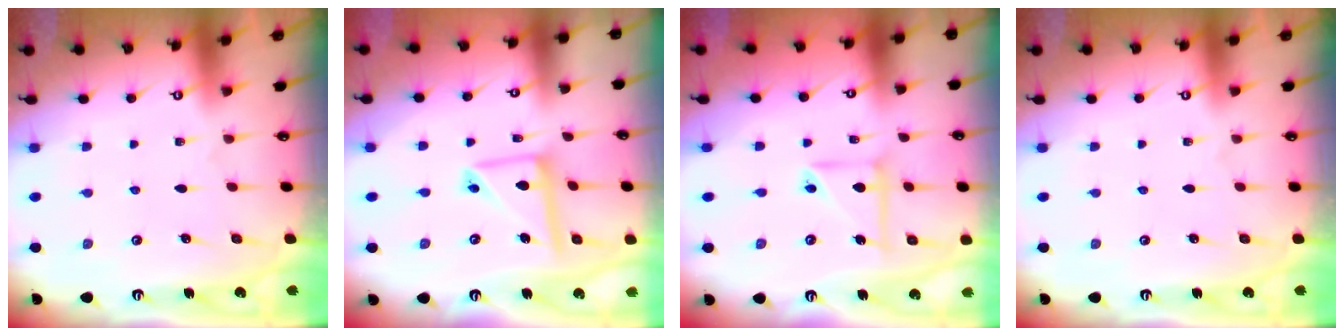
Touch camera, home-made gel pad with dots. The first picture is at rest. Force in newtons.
{"total": 11.3, "press": 11.2, "slide": 1.2}
{"total": 7.9, "press": 7.8, "slide": 1.2}
{"total": 0.0}